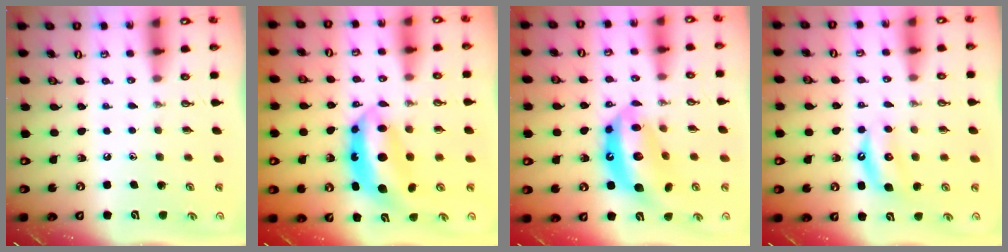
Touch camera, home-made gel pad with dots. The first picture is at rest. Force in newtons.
{"total": 9.1, "press": 9.0, "slide": 1.3}
{"total": 15.4, "press": 15.3, "slide": 1.5}
{"total": 5.8, "press": 5.8, "slide": 0.7}